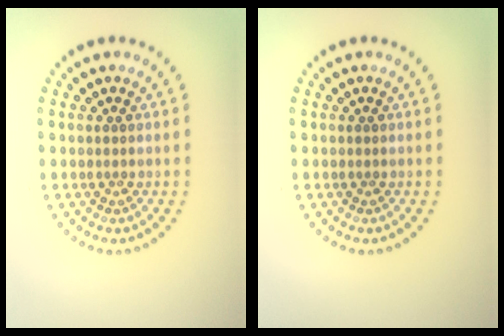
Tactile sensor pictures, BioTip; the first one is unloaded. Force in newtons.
{"total": 0.0}